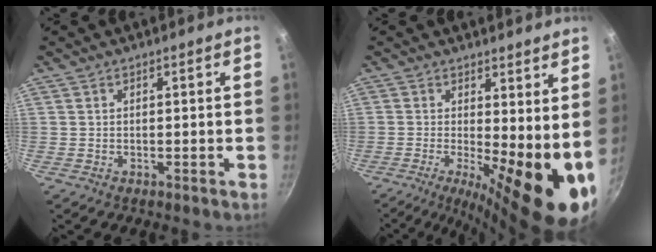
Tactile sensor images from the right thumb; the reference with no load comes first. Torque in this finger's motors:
{"motor_torque": [0.12, 1.68, 0.34, -0.12, 0.21]}